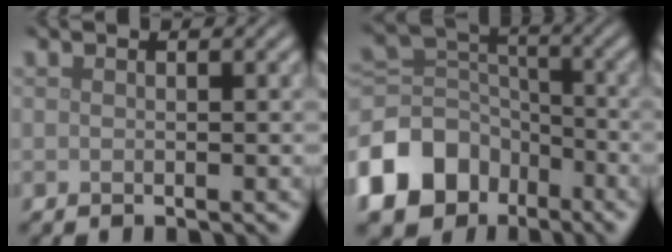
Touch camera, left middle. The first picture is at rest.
{"total": 11.1, "force": [-6.2, 8.2, 4.3], "torque": [-0.115, 0.005, -0.129]}